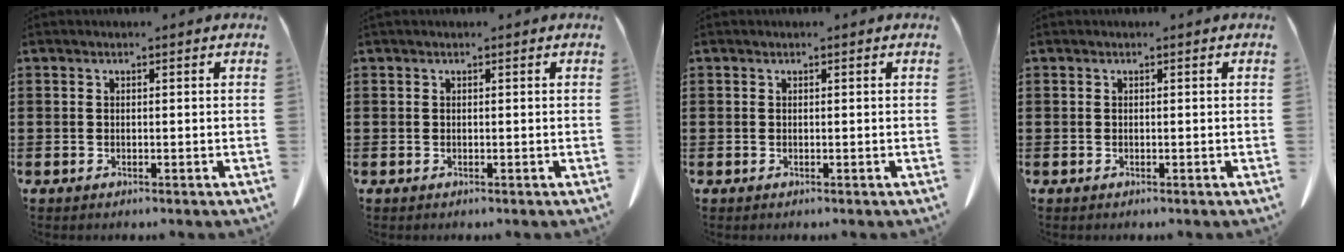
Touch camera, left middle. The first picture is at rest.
{"total": 0.0}
{"total": 0.0}
{"total": 0.0}